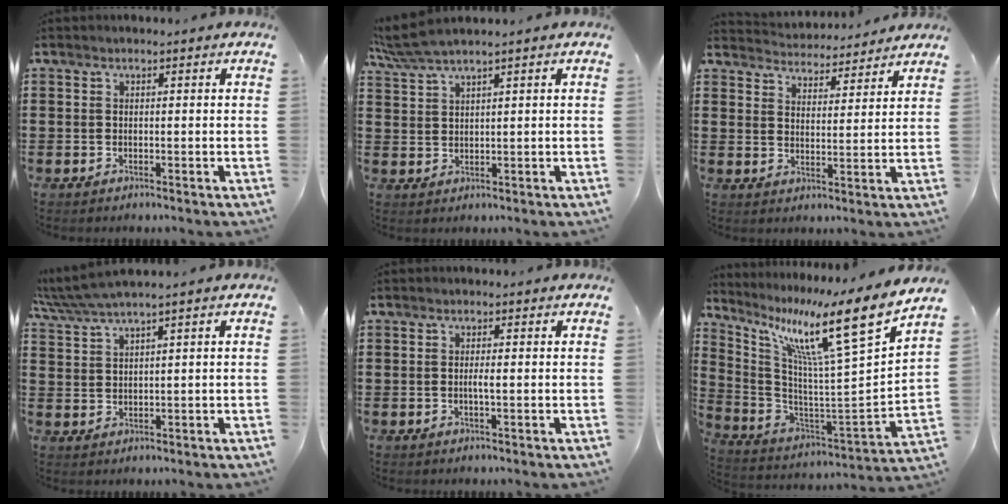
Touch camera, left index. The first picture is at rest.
{"total": 3.6, "force": [2.9, 0.0, 2.2], "torque": [-0.058, -0.004, 0.050]}
{"total": 4.1, "force": [4.1, 0.2, -0.2], "torque": [-0.015, -0.026, 0.071]}
{"total": 3.1, "force": [2.4, -0.2, 1.9], "torque": [-0.053, -0.008, 0.039]}
{"total": 1.4, "force": [-0.2, 0.0, 1.3], "torque": [-0.025, -0.003, -0.004]}
{"total": 13.6, "force": [8.7, 0.6, 10.4], "torque": [-0.194, -0.073, 0.124]}